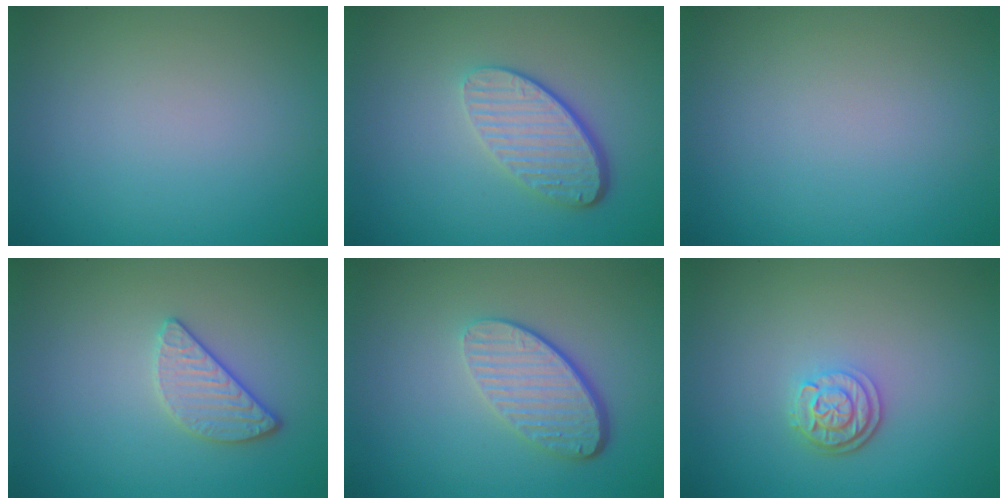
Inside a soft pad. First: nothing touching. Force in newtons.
{"total": 4.4, "press": 3.1, "slide": 3.1}
{"total": 0.0}
{"total": 2.4, "press": 2.2, "slide": 0.9}
{"total": 4.4, "press": 3.1, "slide": 3.1}
{"total": 2.5, "press": 2.1, "slide": 1.4}